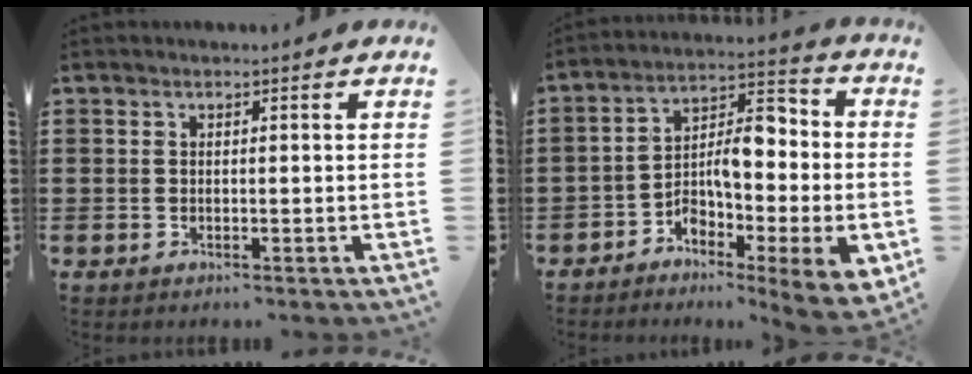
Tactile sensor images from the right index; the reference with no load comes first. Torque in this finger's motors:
{"motor_torque": [2.14, 0.00, 0.67, 0.21]}